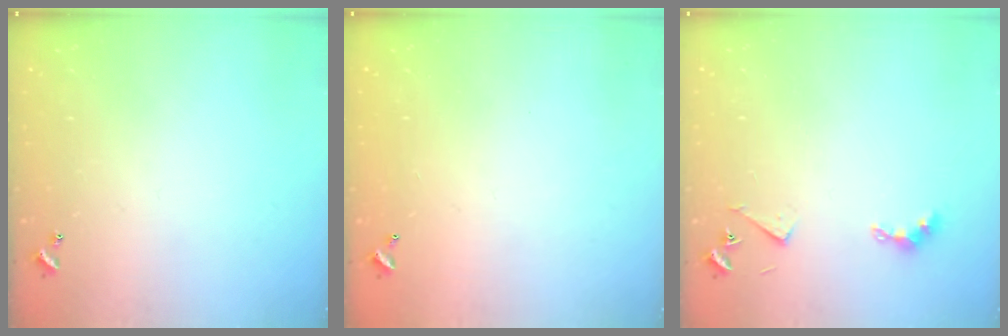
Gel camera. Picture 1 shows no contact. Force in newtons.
{"total": 2.9, "press": 2.9, "slide": 0.1}
{"total": 4.2, "press": 4.2, "slide": 0.6}